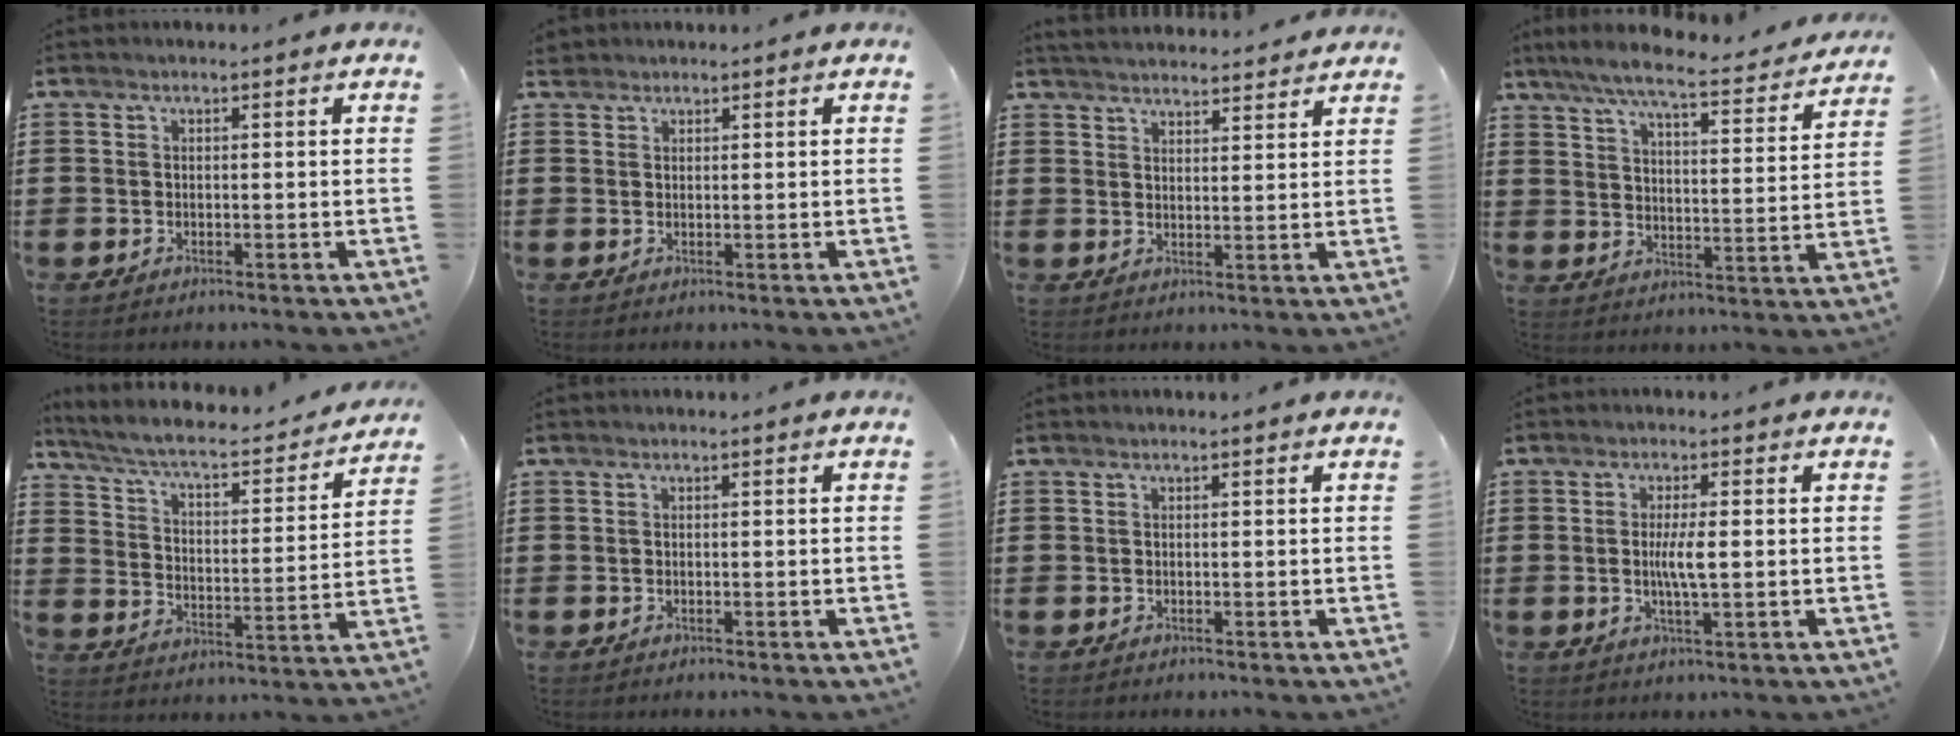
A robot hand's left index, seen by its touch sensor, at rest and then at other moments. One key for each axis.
{"total": 1.4, "fx": 1.2, "fy": 0.7, "fz": 0.1, "tx": -0.007, "ty": 0.004, "tz": 0.024}
{"total": 3.4, "fx": 3.4, "fy": 0.1, "fz": 0.2, "tx": -0.016, "ty": -0.012, "tz": 0.062}
{"total": 7.4, "fx": 6.4, "fy": 0.1, "fz": 3.7, "tx": -0.097, "ty": -0.039, "tz": 0.107}
{"total": 5.3, "fx": 4.6, "fy": 0.4, "fz": 2.5, "tx": -0.072, "ty": -0.035, "tz": 0.070}
{"total": 0.0}
{"total": 0.0}
{"total": 4.1, "fx": 0.1, "fy": 0.6, "fz": 4.0, "tx": -0.082, "ty": -0.004, "tz": -0.004}